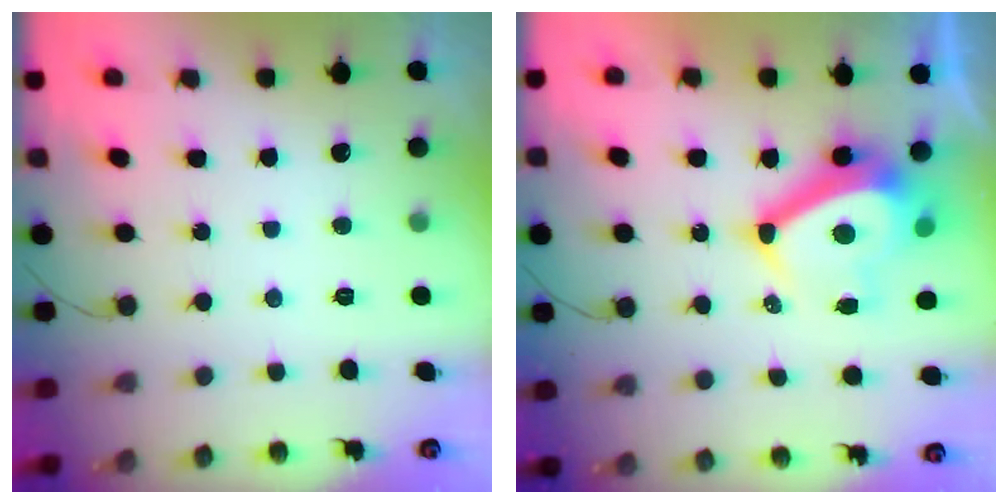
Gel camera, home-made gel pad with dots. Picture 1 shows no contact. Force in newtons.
{"total": 12.5, "press": 12.0, "slide": 3.5}